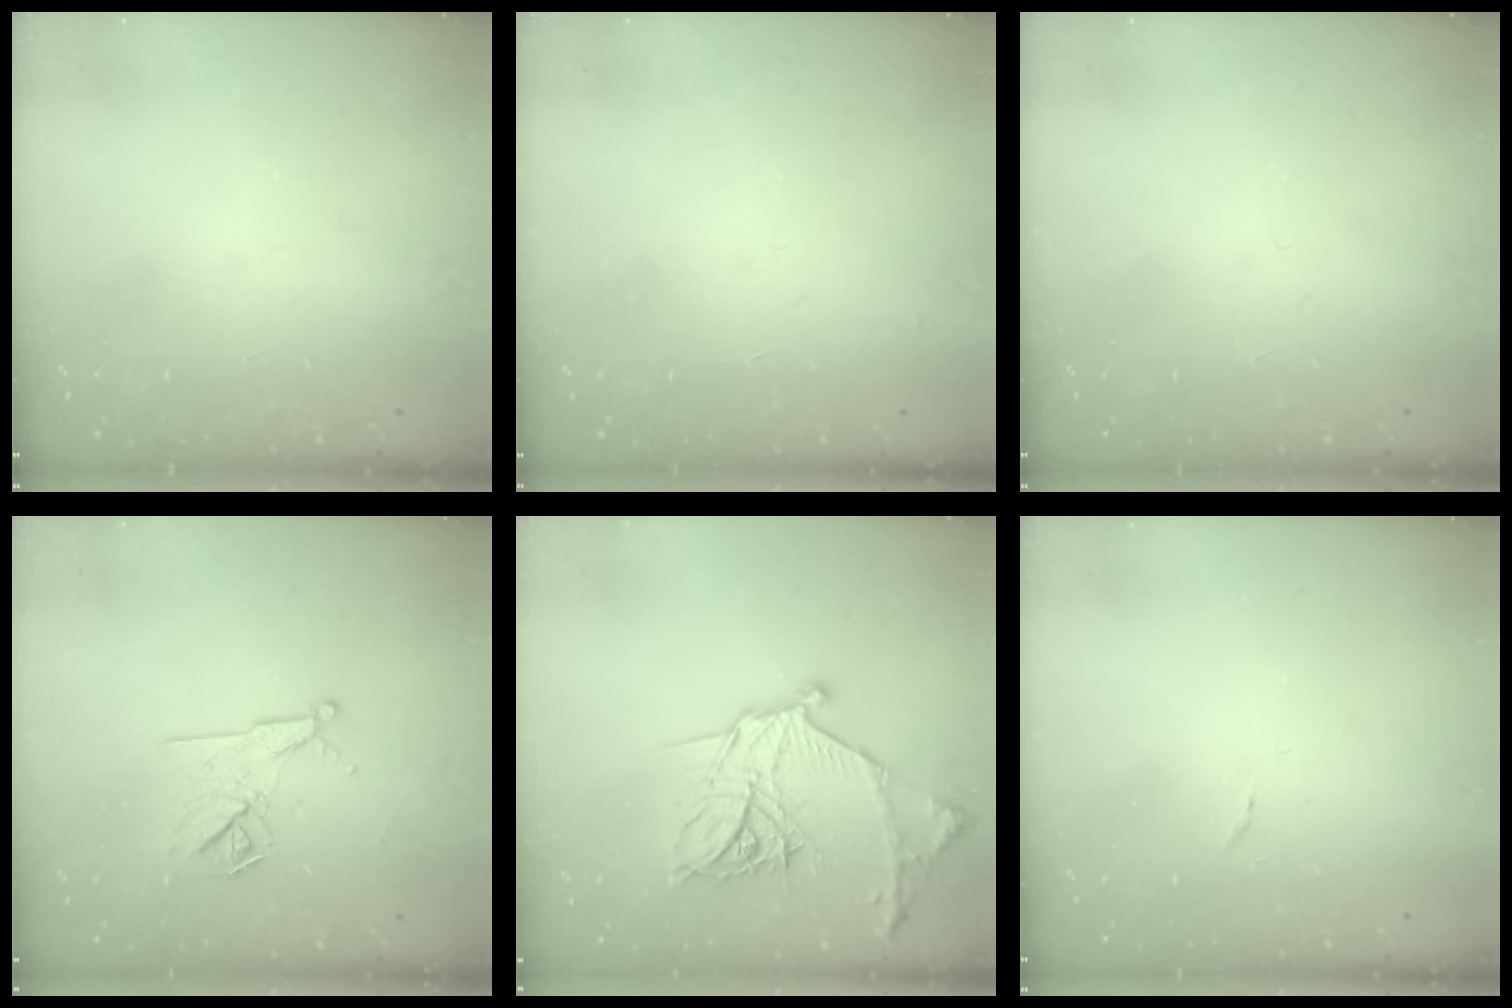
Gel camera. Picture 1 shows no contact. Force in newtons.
{"total": 2.9, "press": 2.9, "slide": 0.1}
{"total": 0.0}
{"total": 11.3, "press": 11.3, "slide": 0.4}
{"total": 21.1, "press": 21.0, "slide": 1.2}
{"total": 5.0, "press": 5.0, "slide": 0.3}